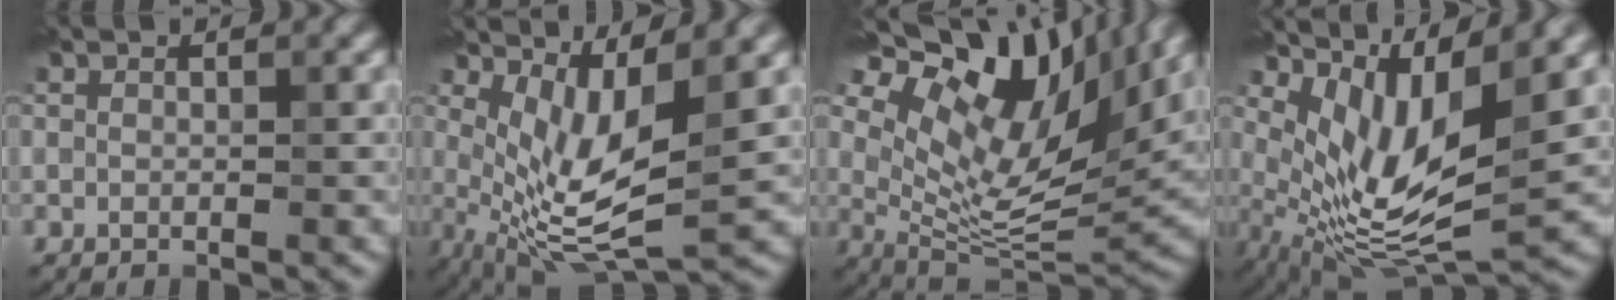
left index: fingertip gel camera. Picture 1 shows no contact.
{"total": 7.2, "force": [1.5, 2.5, 6.6], "torque": [-0.132, -0.016, 0.031]}
{"total": 15.6, "force": [6.7, 7.2, 12.1], "torque": [-0.234, 0.022, 0.124]}
{"total": 9.3, "force": [2.3, 3.9, 8.2], "torque": [-0.163, -0.019, 0.050]}